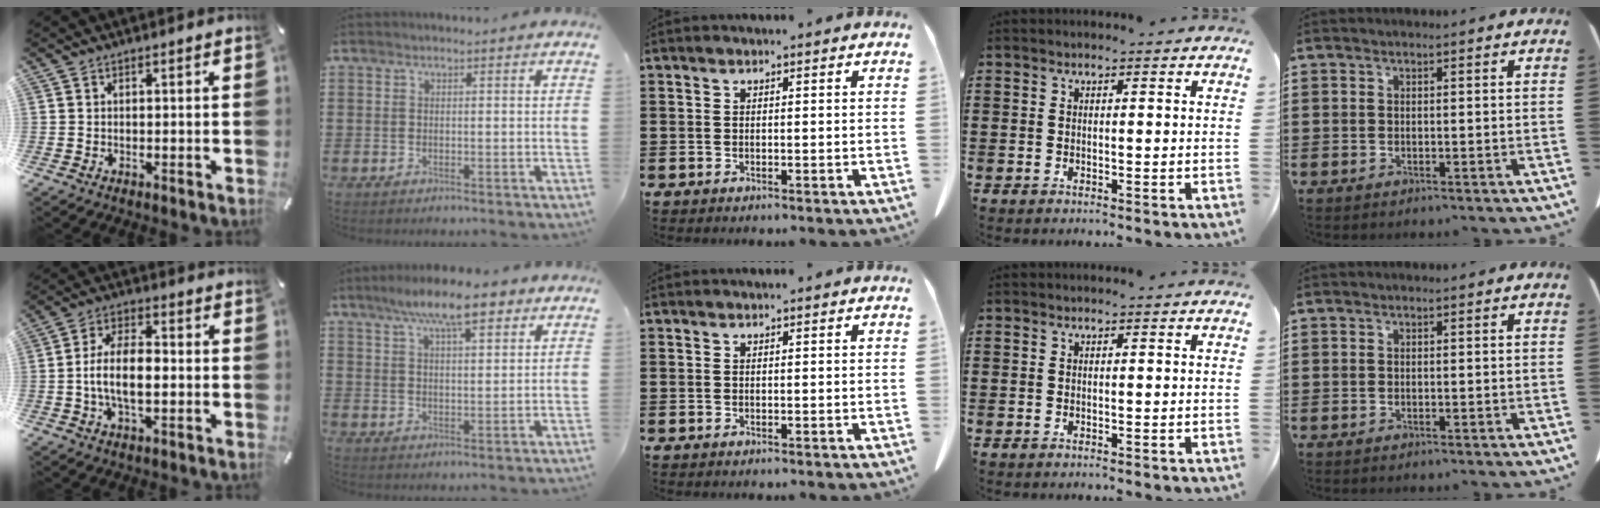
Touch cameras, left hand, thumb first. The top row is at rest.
{"thumb": {"total": 10.0, "force": [-1.6, 5.0, 8.5], "torque": [-0.171, 0.011, -0.029]}, "index": {"total": 9.3, "force": [6.5, 2.4, 6.2], "torque": [-0.119, -0.006, 0.112]}}